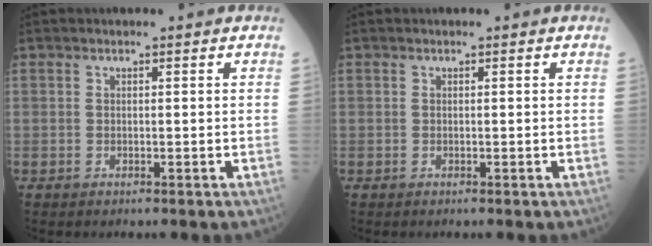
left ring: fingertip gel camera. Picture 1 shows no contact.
{"total": 0.0}